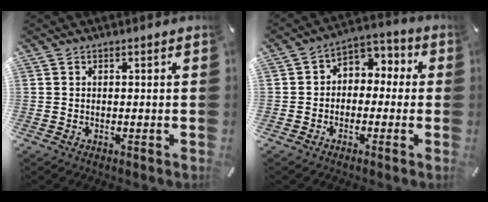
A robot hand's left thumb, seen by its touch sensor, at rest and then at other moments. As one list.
[{"total": 5.1, "force": [-1.4, 4.6, 1.7], "torque": [-0.022, 0.021, -0.031]}]